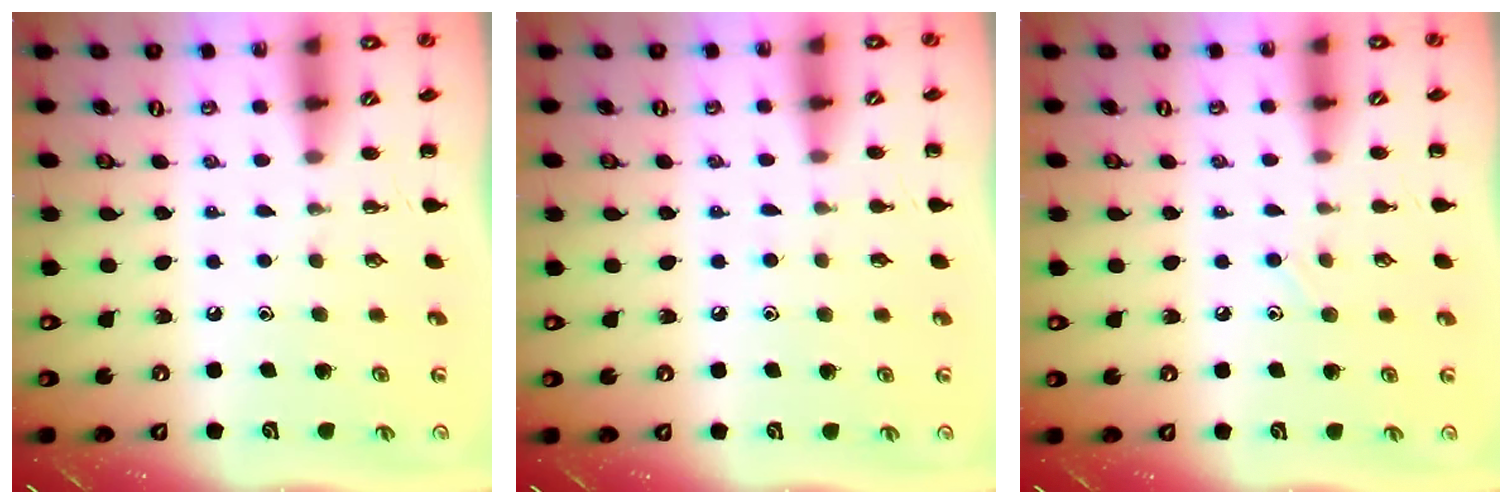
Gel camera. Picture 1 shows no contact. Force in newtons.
{"total": 4.6, "press": 4.3, "slide": 1.6}
{"total": 6.2, "press": 5.9, "slide": 2.0}